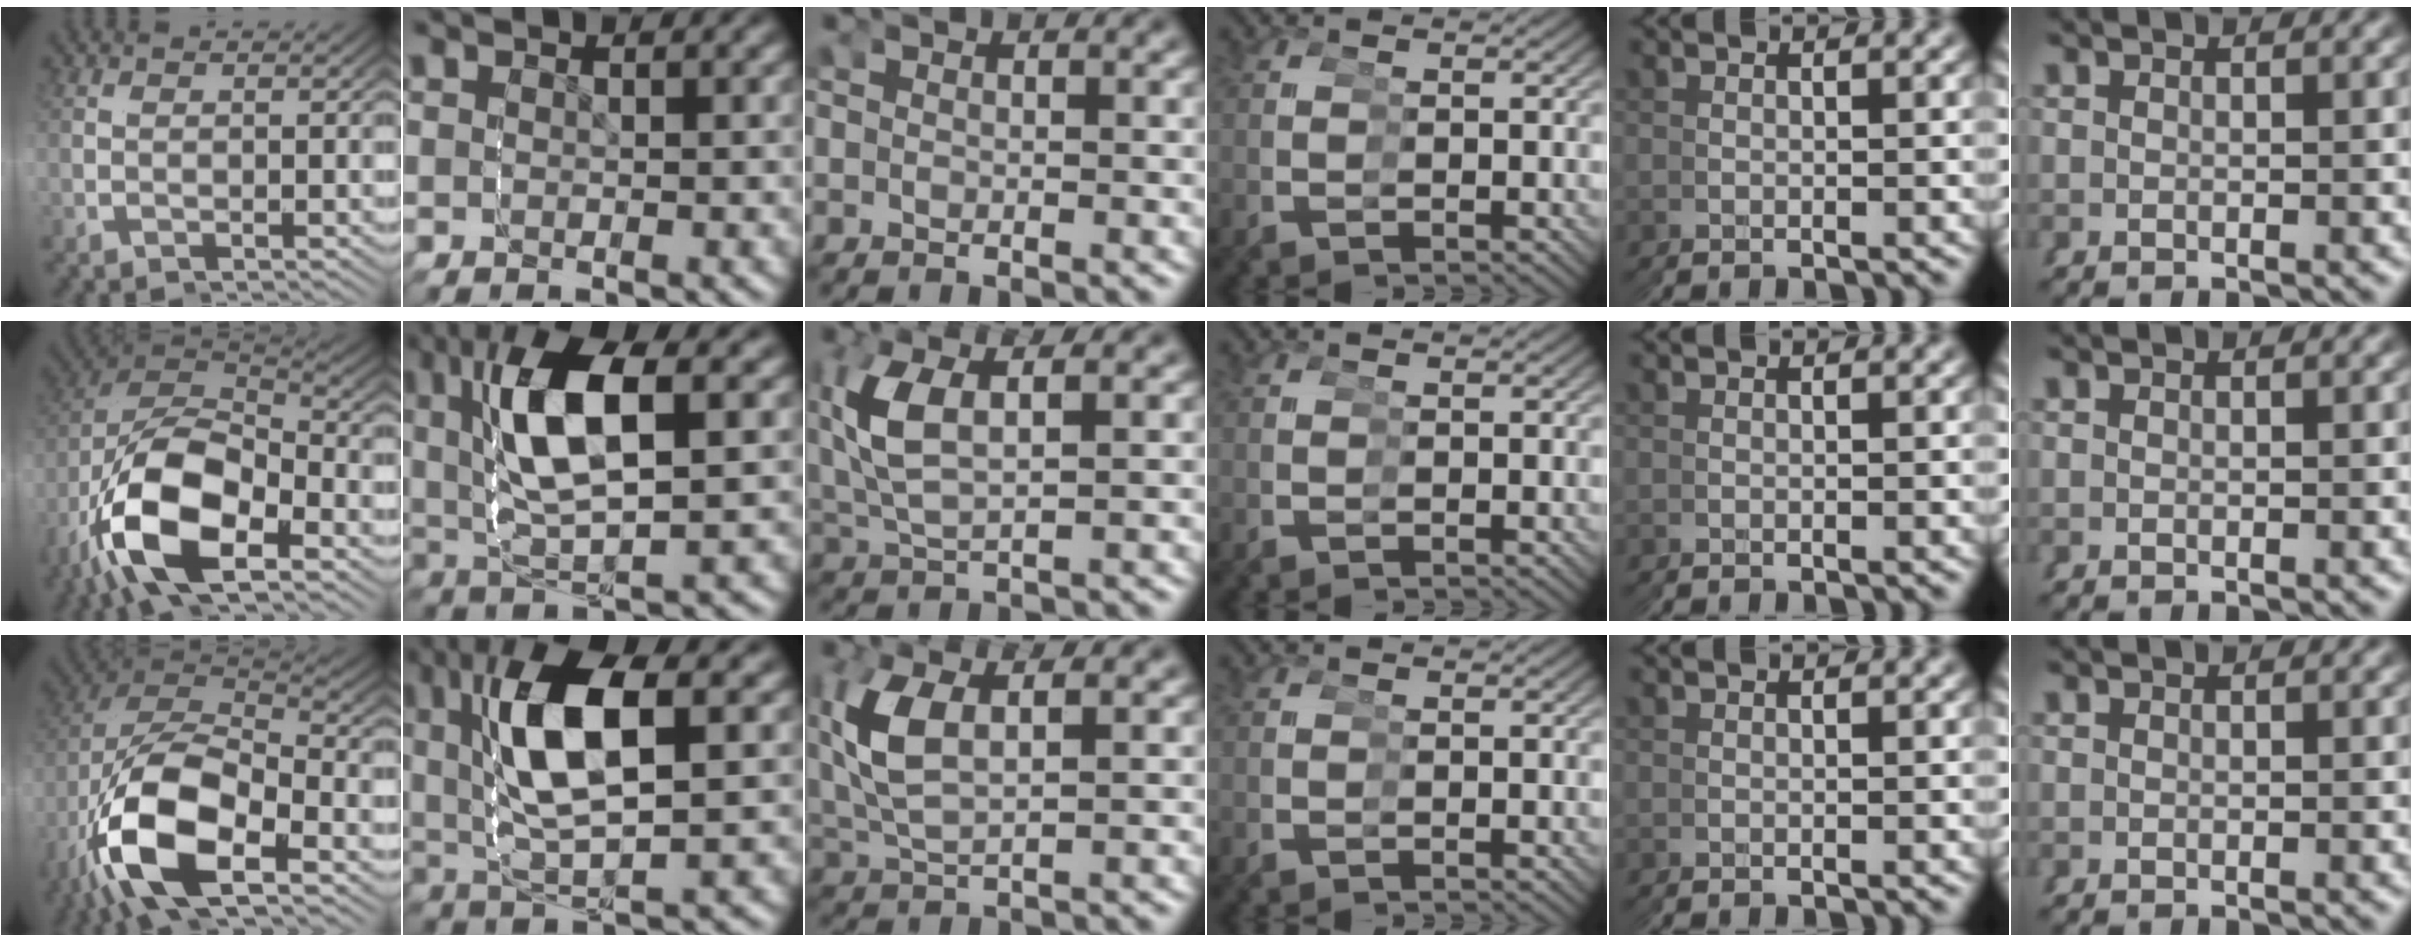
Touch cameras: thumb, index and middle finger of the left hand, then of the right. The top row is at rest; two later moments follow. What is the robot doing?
{"motion": "grasp_and_lifting", "object": "markers"}